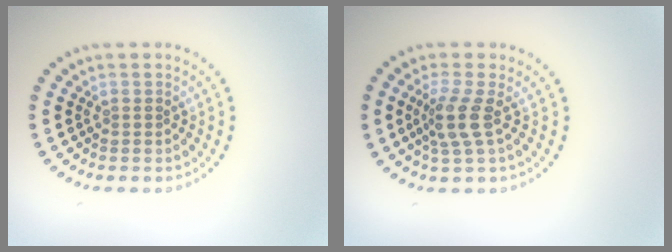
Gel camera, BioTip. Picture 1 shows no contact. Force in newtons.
{"total": 2.6, "press": 2.1, "slide": 1.7}